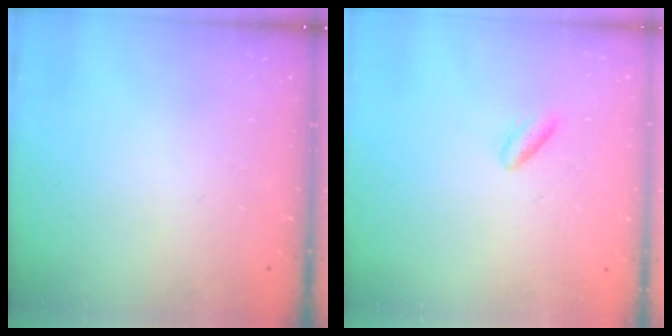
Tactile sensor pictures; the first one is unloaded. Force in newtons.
{"total": 3.3, "press": 2.9, "slide": 1.6}